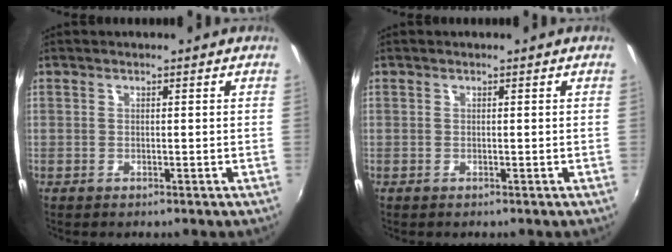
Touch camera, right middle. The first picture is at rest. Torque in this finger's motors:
{"motor_torque": [0.19, -0.16, 0.05, 0.01]}